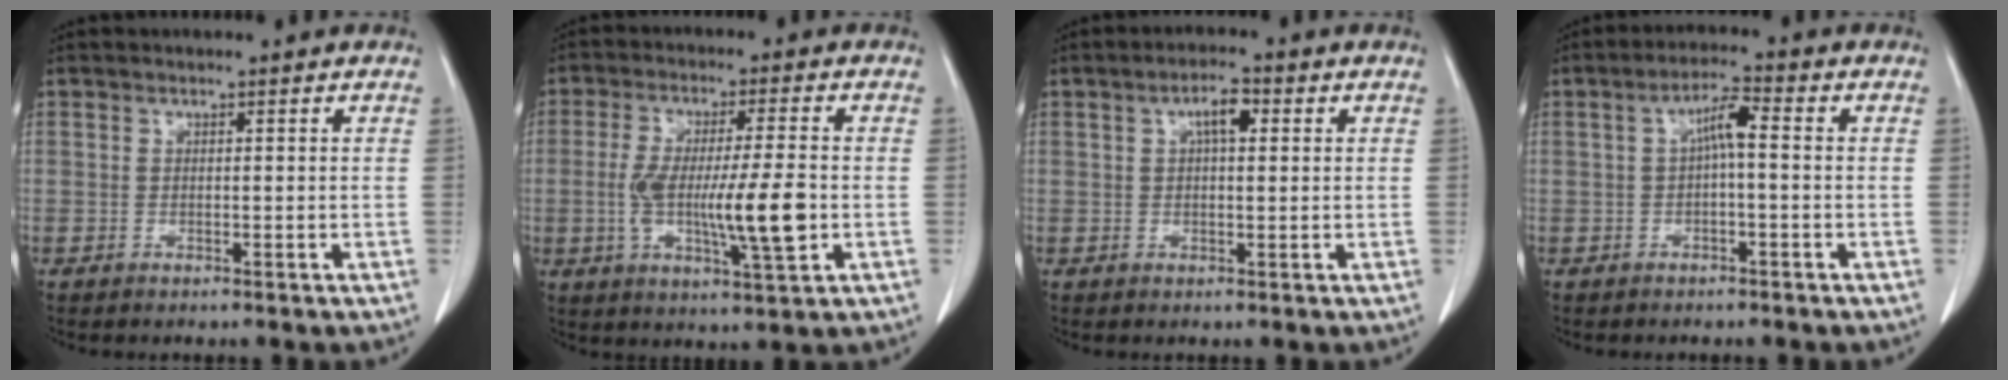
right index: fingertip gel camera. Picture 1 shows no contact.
{"total": 11.7, "force": [-1.6, 1.3, 11.5], "torque": [-0.207, -0.005, -0.025]}
{"total": 3.8, "force": [1.2, 1.2, 3.4], "torque": [-0.060, 0.009, 0.018]}
{"total": 4.2, "force": [0.2, 0.7, 4.1], "torque": [-0.073, 0.015, 0.001]}